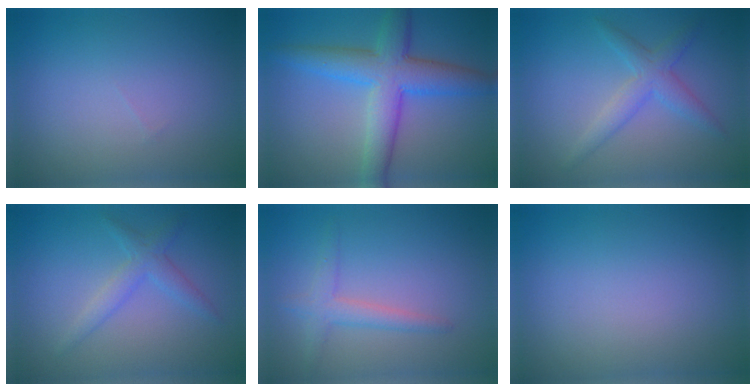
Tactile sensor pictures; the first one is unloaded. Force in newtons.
{"total": 7.0, "press": 7.0, "slide": 0.1}
{"total": 2.8, "press": 2.8, "slide": 0.1}
{"total": 2.2, "press": 2.2, "slide": 0.2}
{"total": 2.3, "press": 2.3, "slide": 0.1}
{"total": 0.0}